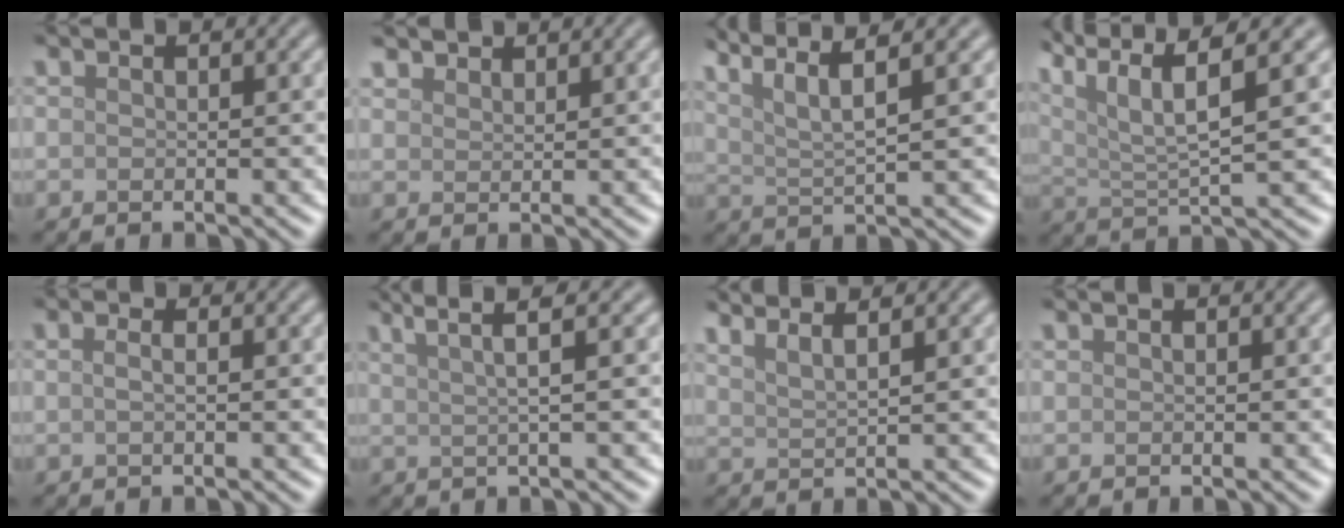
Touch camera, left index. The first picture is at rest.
{"total": 2.0, "force": [1.9, 0.6, 0.2], "torque": [-0.007, 0.003, 0.038]}
{"total": 6.8, "force": [4.5, 1.3, 4.9], "torque": [-0.082, 0.020, 0.066]}
{"total": 9.7, "force": [5.3, 2.6, 7.8], "torque": [-0.156, 0.020, 0.094]}
{"total": 1.3, "force": [0.3, 0.7, 1.1], "torque": [-0.010, -0.003, -0.009]}
{"total": 3.9, "force": [2.5, 0.4, 3.0], "torque": [-0.054, 0.009, 0.034]}
{"total": 4.0, "force": [3.1, 1.2, 2.2], "torque": [-0.015, 0.021, 0.025]}
{"total": 0.0}